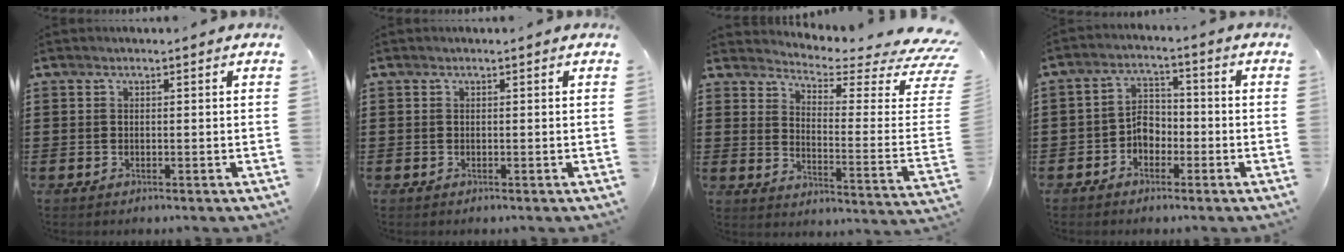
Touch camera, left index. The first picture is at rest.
{"total": 0.0}
{"total": 3.8, "force": [3.3, 0.2, 2.0], "torque": [-0.052, -0.045, 0.049]}
{"total": 4.0, "force": [-1.8, 2.8, 2.1], "torque": [-0.045, 0.011, -0.038]}